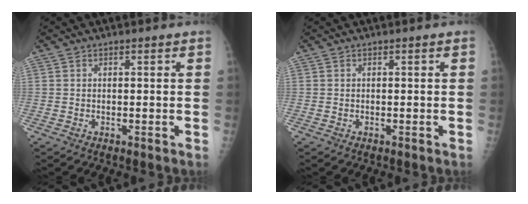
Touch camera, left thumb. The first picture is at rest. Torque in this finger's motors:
{"motor_torque": [0.00, 0.00, -0.03, -0.01, 0.00]}